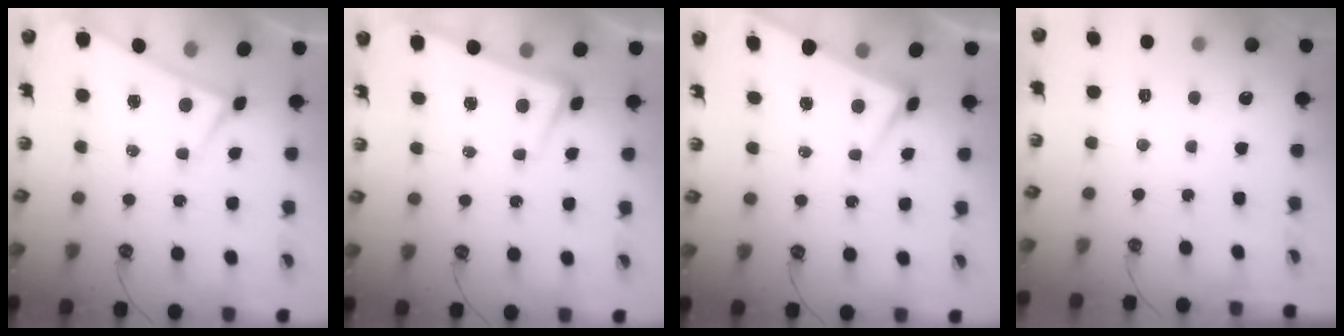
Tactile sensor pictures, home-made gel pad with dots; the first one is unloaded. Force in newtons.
{"total": 2.8, "press": 2.3, "slide": 1.7}
{"total": 2.8, "press": 2.7, "slide": 0.6}
{"total": 0.0}